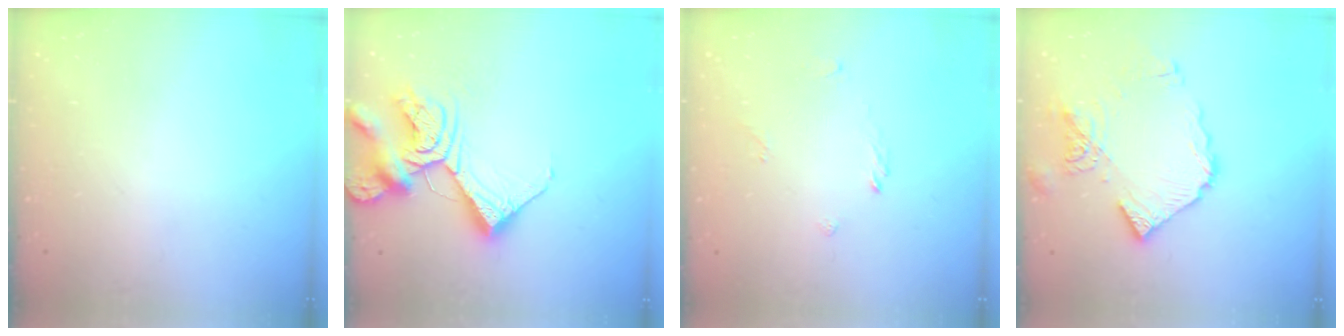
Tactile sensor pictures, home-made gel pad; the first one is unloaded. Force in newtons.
{"total": 14.0, "press": 13.9, "slide": 1.6}
{"total": 2.6, "press": 2.5, "slide": 0.8}
{"total": 14.3, "press": 14.2, "slide": 1.6}